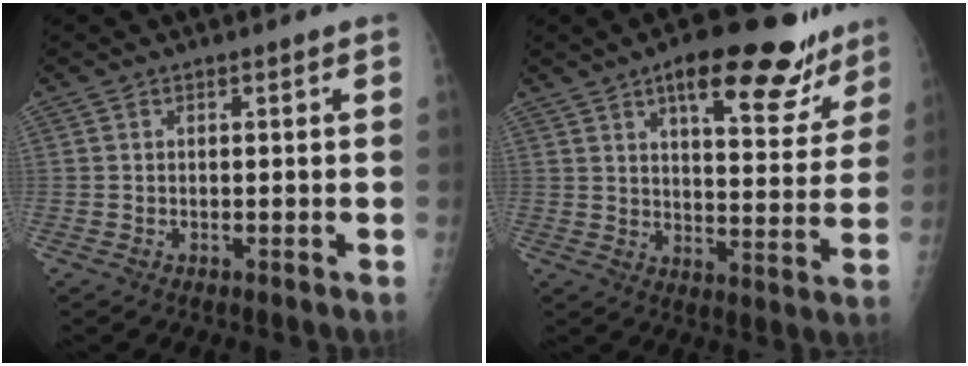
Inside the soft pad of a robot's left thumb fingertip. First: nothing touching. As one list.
[{"total": 18.5, "force": [12.1, 7.1, 12.1], "torque": [-0.114, -0.044, 0.166]}]